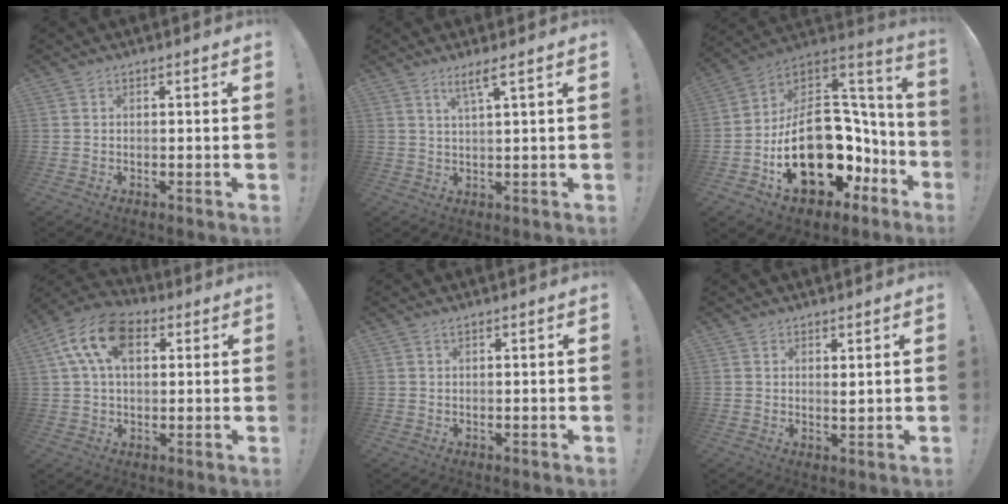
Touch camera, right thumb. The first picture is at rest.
{"total": 4.1, "force": [2.4, 0.0, 3.3], "torque": [-0.063, -0.005, 0.038]}
{"total": 26.9, "force": [-6.8, 18.3, 18.6], "torque": [-0.274, 0.023, -0.064]}
{"total": 14.9, "force": [5.3, 9.2, 10.6], "torque": [-0.192, -0.001, 0.096]}
{"total": 0.5, "force": [0.4, 0.0, 0.4], "torque": [-0.003, -0.002, 0.007]}
{"total": 1.9, "force": [1.3, 0.7, 1.2], "torque": [-0.004, -0.014, 0.019]}